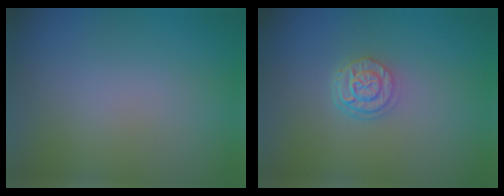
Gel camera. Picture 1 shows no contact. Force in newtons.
{"total": 2.5, "press": 2.0, "slide": 1.5}